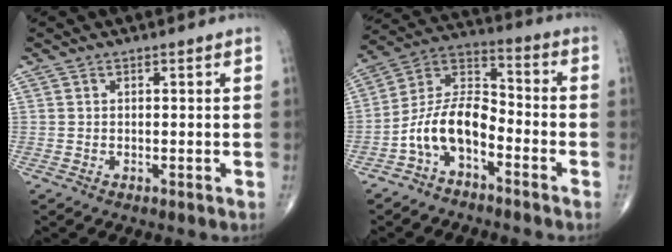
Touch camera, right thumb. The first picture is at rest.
{"total": 11.1, "force": [-5.1, 5.8, 8.0], "torque": [-0.144, 0.069, -0.107]}